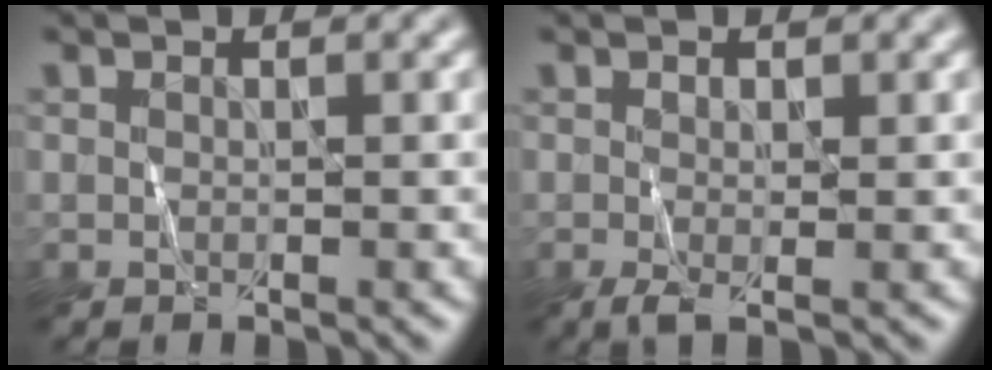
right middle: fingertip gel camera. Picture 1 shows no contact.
{"total": 1.3, "force": [-0.4, 0.2, 1.2], "torque": [-0.028, -0.005, -0.007]}